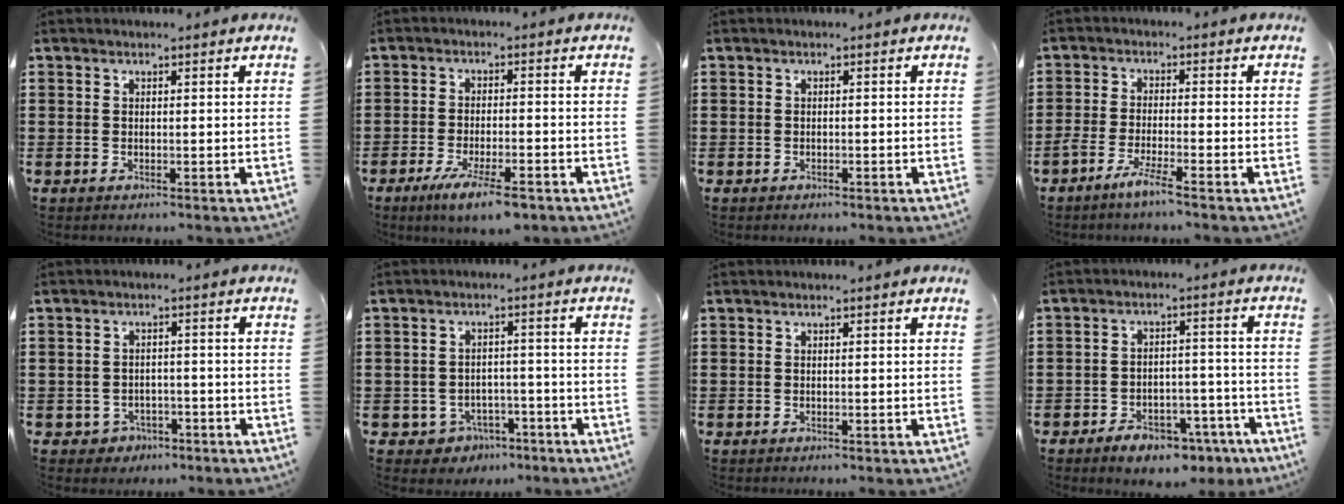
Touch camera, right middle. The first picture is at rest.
{"total": 6.0, "force": [-4.1, 1.2, 4.2], "torque": [-0.086, -0.007, -0.075]}
{"total": 0.6, "force": [-0.5, 0.4, 0.1], "torque": [-0.002, 0.002, -0.011]}
{"total": 4.3, "force": [-3.1, -0.3, 2.9], "torque": [-0.068, -0.014, -0.061]}
{"total": 2.3, "force": [-1.8, 1.3, 0.1], "torque": [-0.012, 0.002, -0.041]}
{"total": 3.3, "force": [-2.7, 1.8, 0.3], "torque": [-0.016, 0.006, -0.059]}
{"total": 0.0}
{"total": 5.4, "force": [-4.6, 2.0, 2.0], "torque": [-0.029, 0.019, -0.087]}